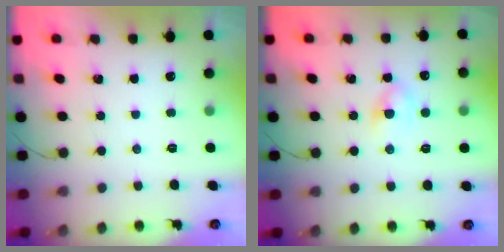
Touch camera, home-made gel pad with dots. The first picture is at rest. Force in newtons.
{"total": 4.9, "press": 4.6, "slide": 1.5}